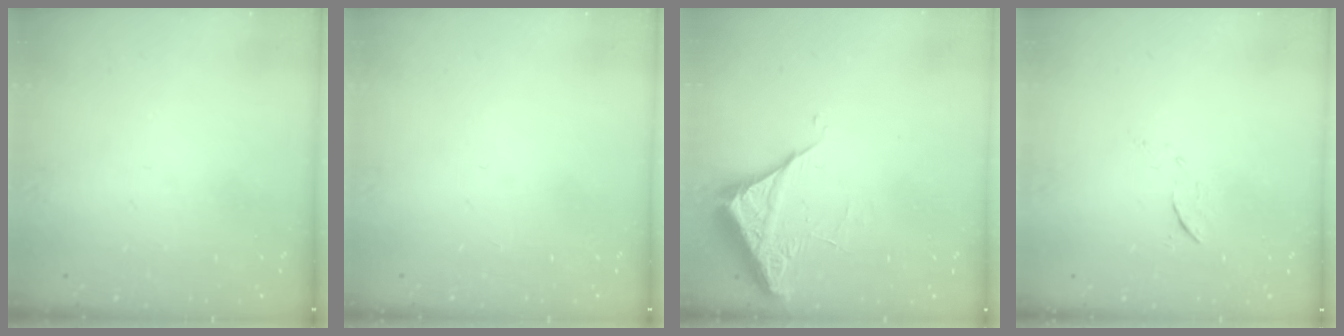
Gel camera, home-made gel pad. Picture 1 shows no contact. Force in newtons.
{"total": 0.0}
{"total": 5.4, "press": 5.4, "slide": 0.3}
{"total": 5.3, "press": 5.3, "slide": 0.6}